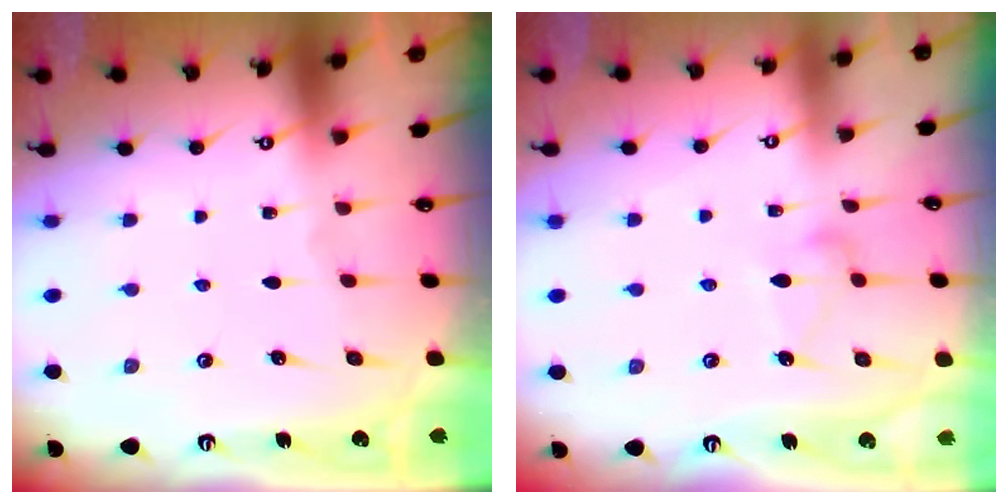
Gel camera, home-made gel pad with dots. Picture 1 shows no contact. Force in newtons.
{"total": 7.2, "press": 7.2, "slide": 0.4}